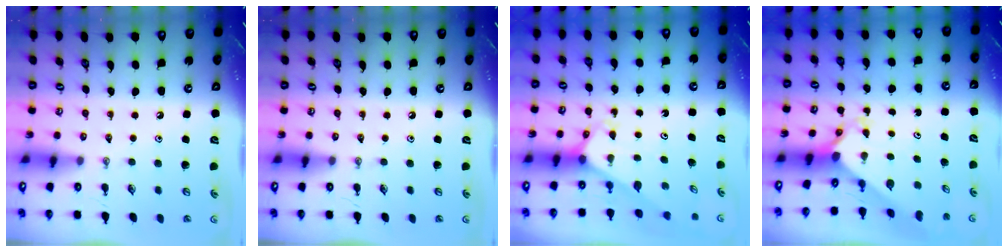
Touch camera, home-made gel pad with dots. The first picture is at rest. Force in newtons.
{"total": 0.0}
{"total": 3.2, "press": 3.2, "slide": 0.2}
{"total": 2.2, "press": 2.2, "slide": 0.2}